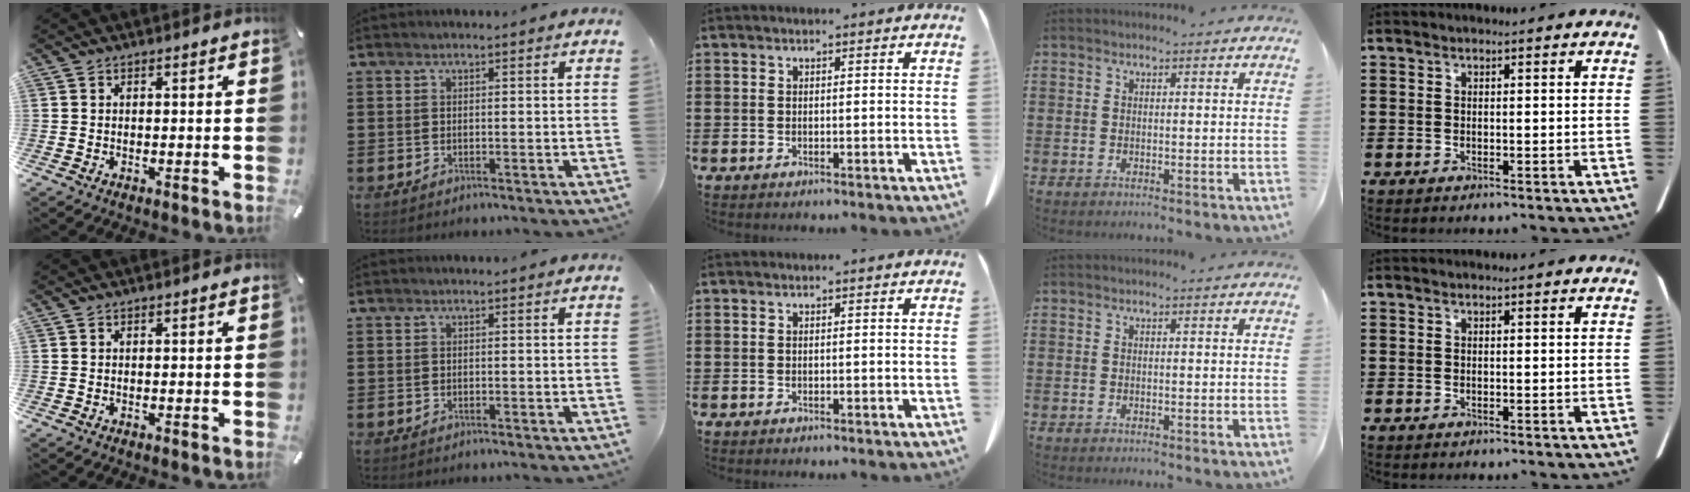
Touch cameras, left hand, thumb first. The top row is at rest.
{}